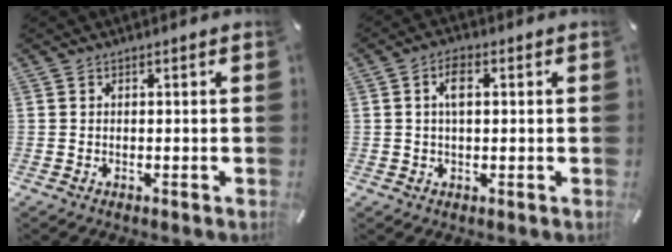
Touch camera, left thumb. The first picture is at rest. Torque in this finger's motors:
{"motor_torque": [-0.03, 0.12, 0.21, 0.19, 0.02]}